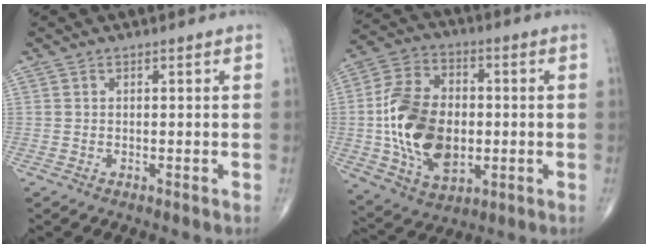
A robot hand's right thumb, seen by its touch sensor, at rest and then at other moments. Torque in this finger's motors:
{"motor_torque": [2.12, 2.19, 1.85, 0.17, 0.68]}